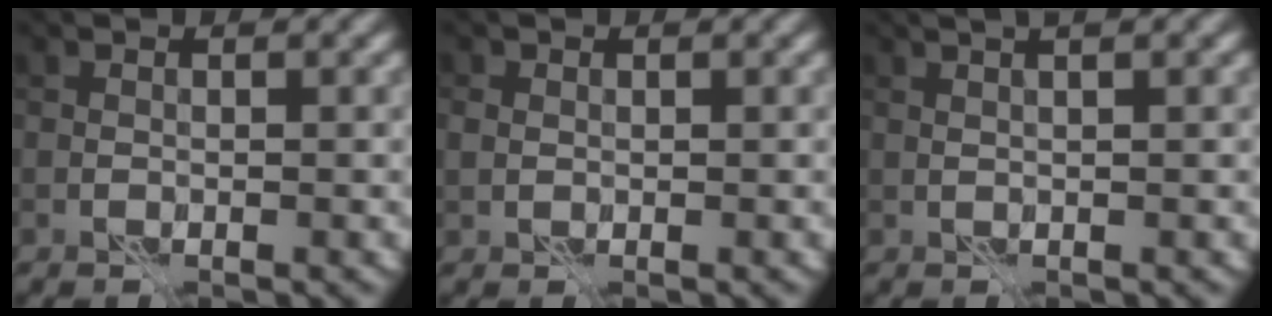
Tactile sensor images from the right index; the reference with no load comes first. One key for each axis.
{"total": 1.2, "fx": 0.3, "fy": 1.1, "fz": 0.4, "tx": -0.011, "ty": -0.002, "tz": 0.005}
{"total": 3.5, "fx": 2.0, "fy": 1.0, "fz": 2.7, "tx": -0.027, "ty": 0.020, "tz": 0.013}